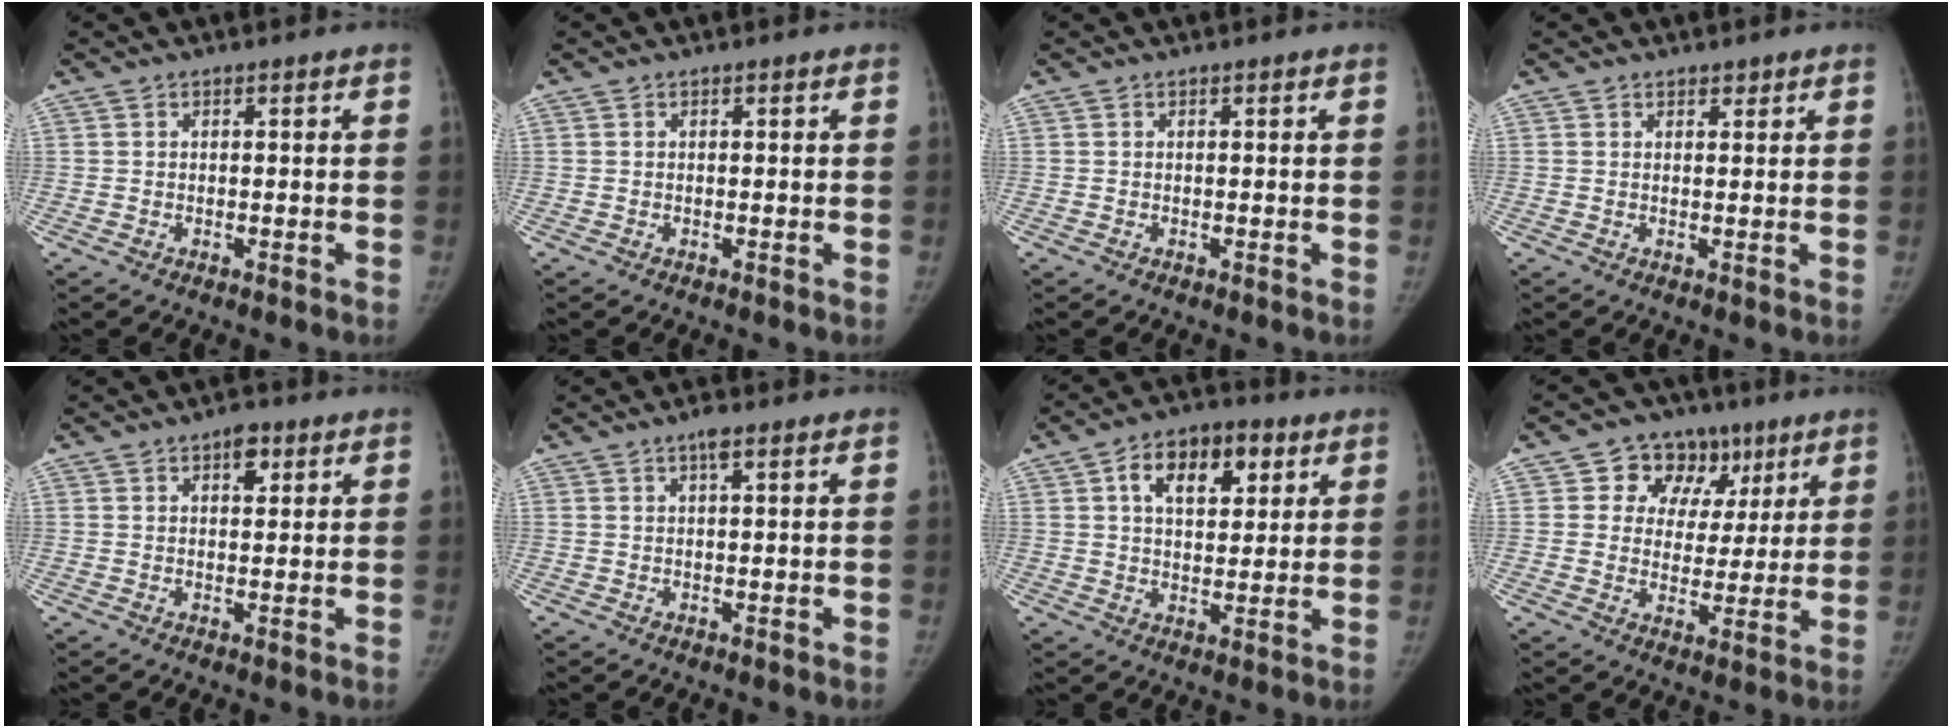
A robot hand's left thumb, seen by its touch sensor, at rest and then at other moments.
{"total": 0.0}
{"total": 0.0}
{"total": 1.0, "force": [0.8, 0.4, 0.3], "torque": [0.000, -0.006, 0.010]}
{"total": 3.5, "force": [1.8, 1.7, 2.4], "torque": [-0.023, -0.005, 0.023]}
{"total": 2.2, "force": [1.1, 0.1, 1.9], "torque": [-0.038, 0.001, 0.017]}
{"total": 11.2, "force": [4.4, 6.4, 8.0], "torque": [-0.097, -0.001, 0.064]}
{"total": 11.2, "force": [5.4, 9.1, 3.8], "torque": [-0.008, -0.007, 0.080]}